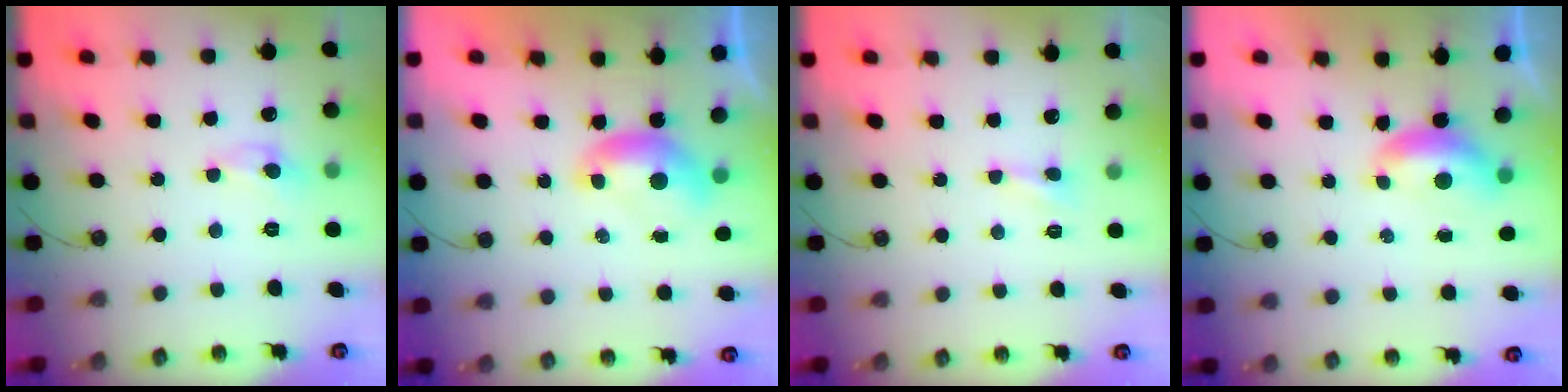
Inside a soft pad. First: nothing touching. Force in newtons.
{"total": 0.0}
{"total": 1.2, "press": 1.2, "slide": 0.5}
{"total": 0.6, "press": 0.0, "slide": 0.6}